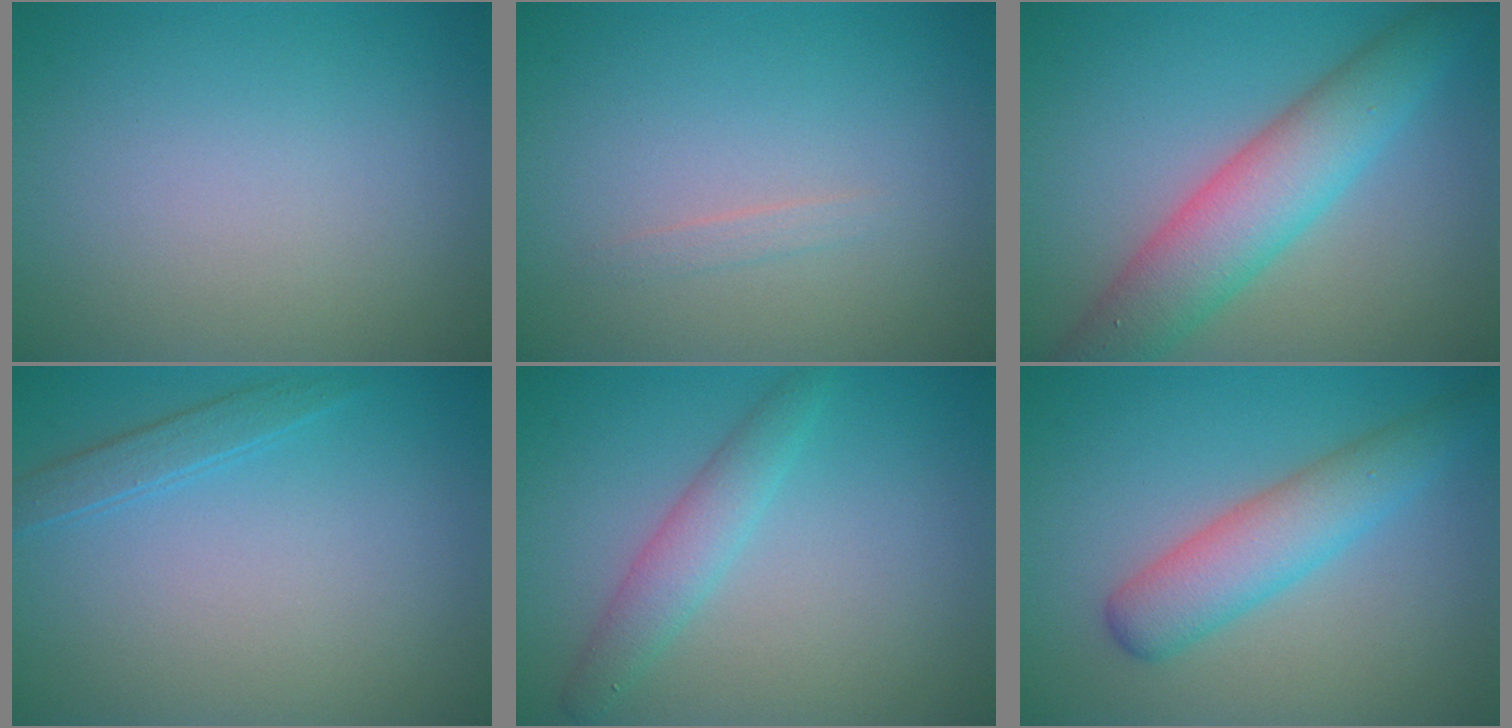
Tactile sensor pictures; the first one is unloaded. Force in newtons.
{"total": 0.6, "press": 0.6, "slide": 0.1}
{"total": 6.8, "press": 6.8, "slide": 0.2}
{"total": 1.6, "press": 1.6, "slide": 0.1}
{"total": 2.6, "press": 2.6, "slide": 0.1}
{"total": 4.5, "press": 4.5, "slide": 0.2}